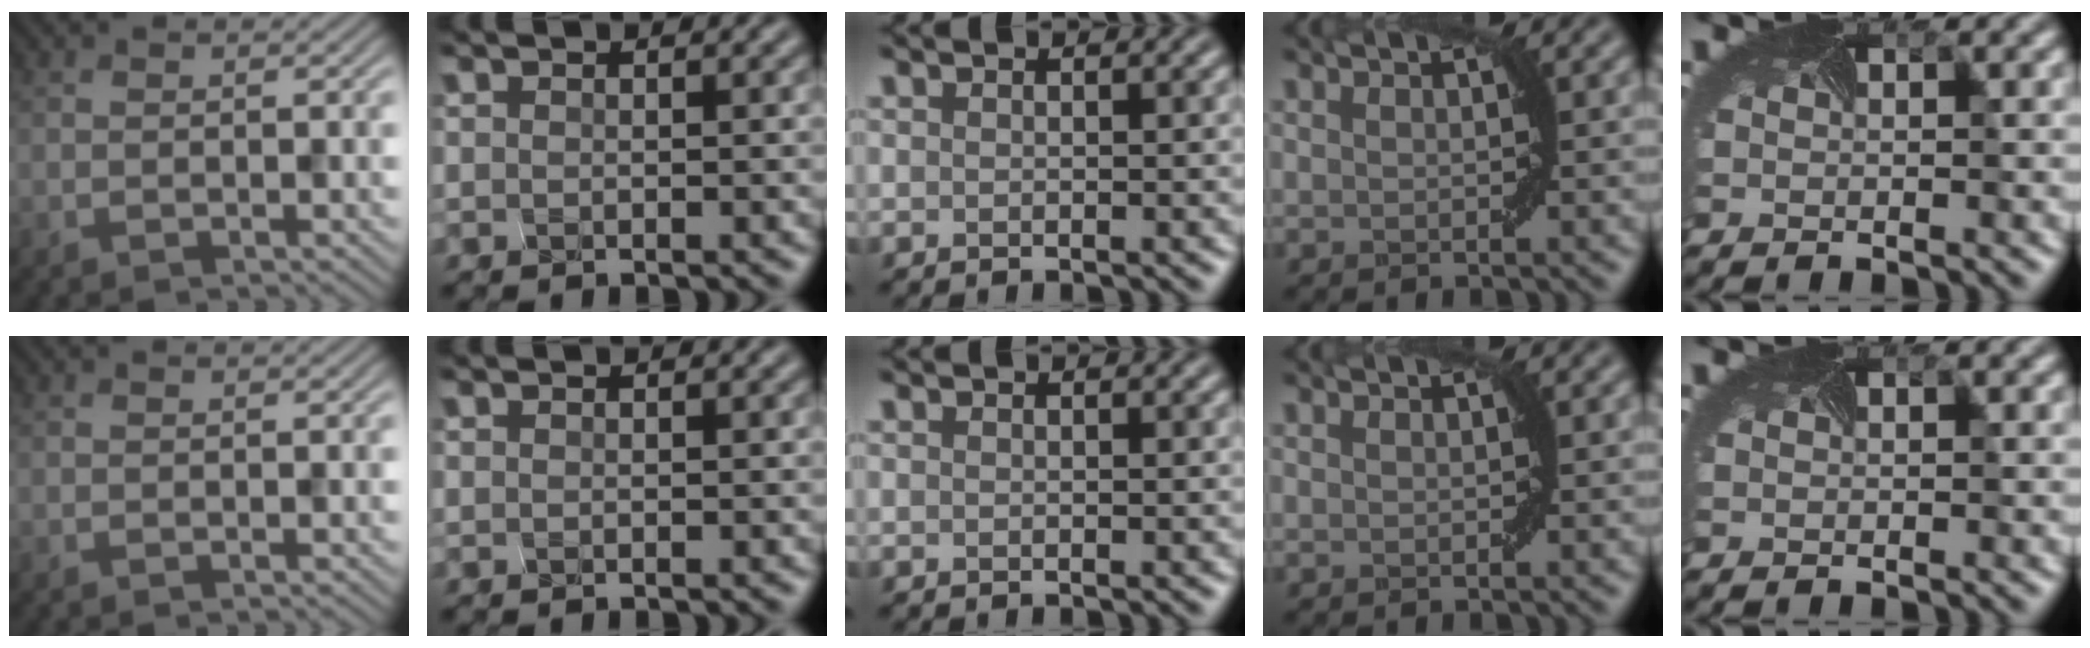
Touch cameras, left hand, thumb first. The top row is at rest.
{}